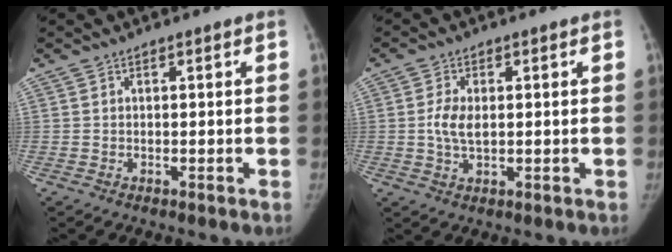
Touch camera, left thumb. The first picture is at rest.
{"total": 4.6, "force": [0.2, 2.5, 3.8], "torque": [-0.079, 0.001, 0.006]}